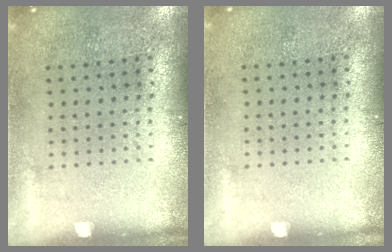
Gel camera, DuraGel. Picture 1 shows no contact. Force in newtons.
{"total": 0.0}